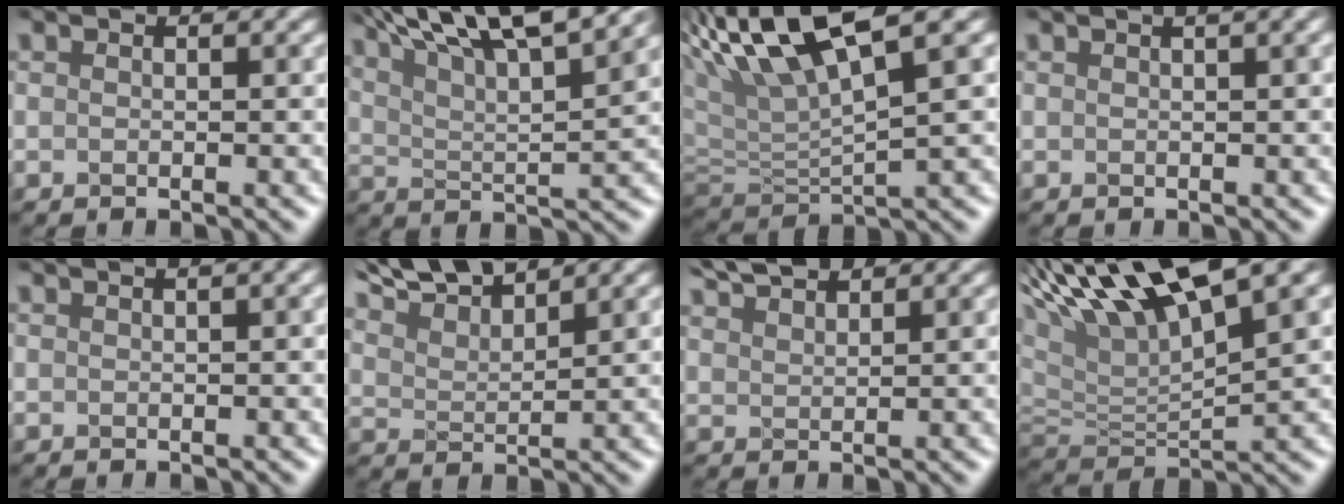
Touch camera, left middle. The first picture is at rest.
{"total": 11.7, "force": [8.3, 2.6, 7.8], "torque": [-0.145, 0.032, 0.118]}
{"total": 9.5, "force": [4.6, 1.9, 8.1], "torque": [-0.175, 0.030, 0.106]}
{"total": 4.1, "force": [2.3, 1.6, 3.0], "torque": [-0.022, 0.045, 0.020]}
{"total": 3.8, "force": [2.0, 1.7, 2.8], "torque": [-0.019, 0.045, 0.017]}
{"total": 4.8, "force": [4.6, 0.4, 1.2], "torque": [-0.046, 0.015, 0.100]}
{"total": 2.2, "force": [2.2, -0.2, 0.0], "torque": [-0.009, 0.012, 0.062]}
{"total": 12.6, "force": [7.0, 3.8, 9.9], "torque": [-0.220, 0.030, 0.145]}